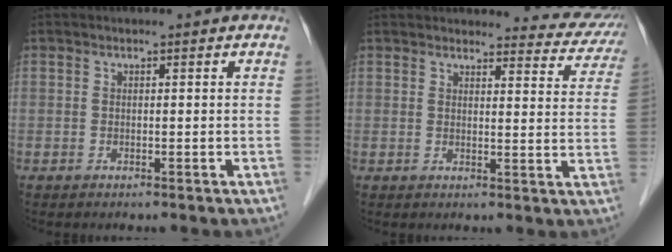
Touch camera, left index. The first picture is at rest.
{"total": 10.0, "force": [9.7, 2.0, 0.8], "torque": [0.023, -0.030, 0.083]}